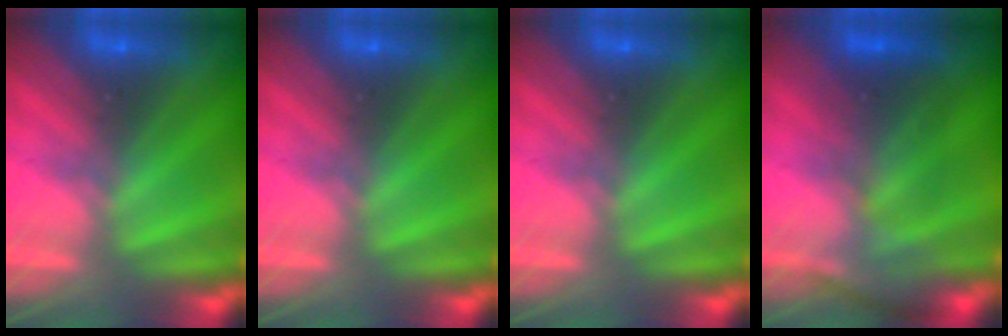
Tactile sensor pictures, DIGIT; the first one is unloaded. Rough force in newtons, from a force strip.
{"total": 0.0}
{"total": 0.0}
{"total": 2.7}